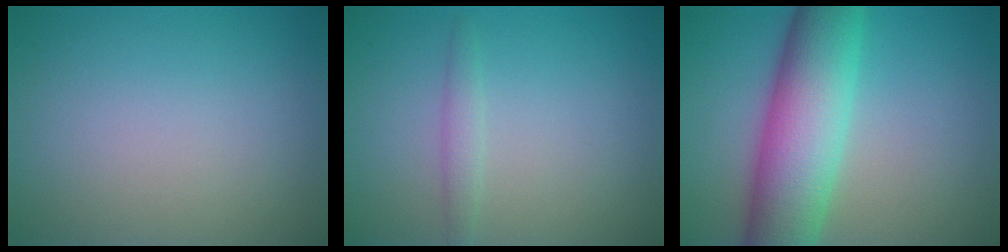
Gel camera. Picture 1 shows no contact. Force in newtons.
{"total": 1.3, "press": 1.3, "slide": 0.1}
{"total": 9.9, "press": 9.9, "slide": 0.2}